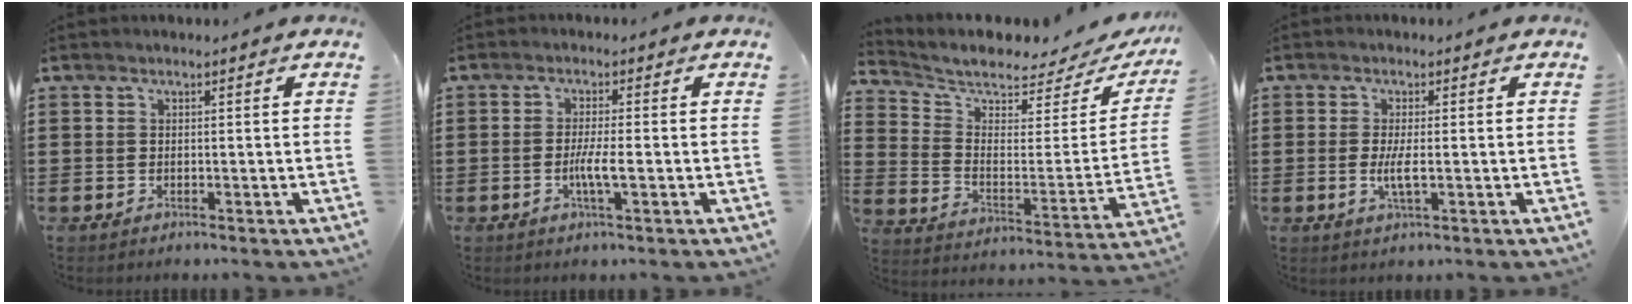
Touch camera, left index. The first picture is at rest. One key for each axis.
{"total": 3.9, "fx": -0.9, "fy": 0.5, "fz": 3.8, "tx": -0.073, "ty": -0.004, "tz": -0.020}
{"total": 5.8, "fx": 5.3, "fy": 1.0, "fz": 2.2, "tx": -0.066, "ty": -0.047, "tz": 0.085}
{"total": 3.3, "fx": -0.4, "fy": 0.7, "fz": 3.2, "tx": -0.063, "ty": -0.005, "tz": -0.010}